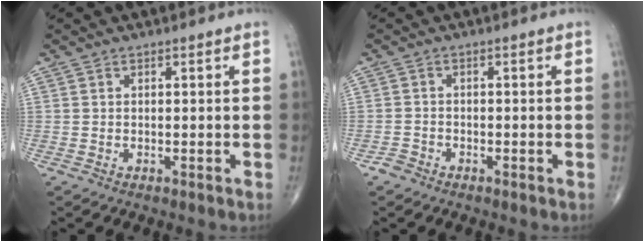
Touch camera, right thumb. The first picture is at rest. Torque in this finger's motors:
{"motor_torque": [0.50, -0.37, -0.15, -0.47, -0.05]}